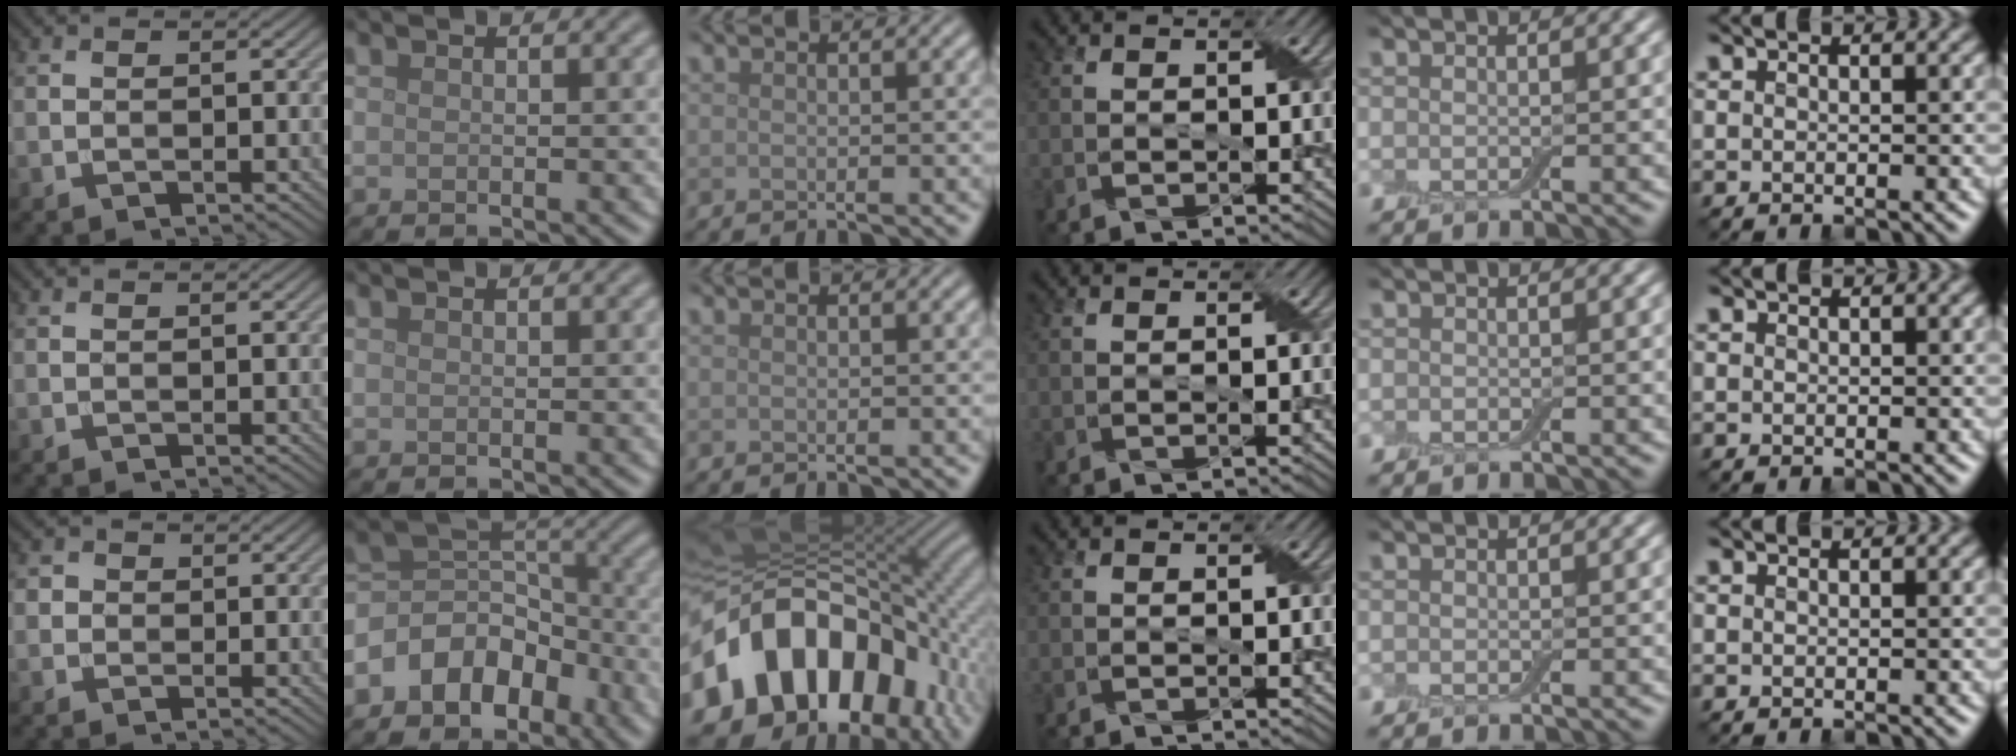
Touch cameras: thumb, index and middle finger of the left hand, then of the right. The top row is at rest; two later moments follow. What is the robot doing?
{"motion": "fold", "object": "cloth"}